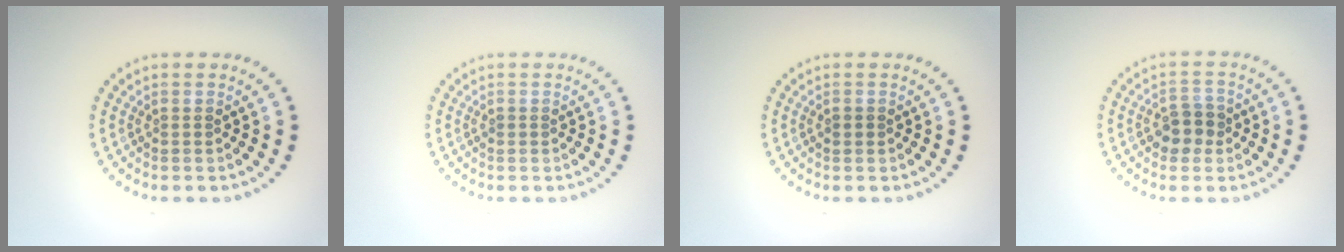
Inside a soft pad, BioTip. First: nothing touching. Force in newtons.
{"total": 0.5, "press": 0.5, "slide": 0.2}
{"total": 0.8, "press": 0.8, "slide": 0.1}
{"total": 2.6, "press": 2.5, "slide": 0.8}